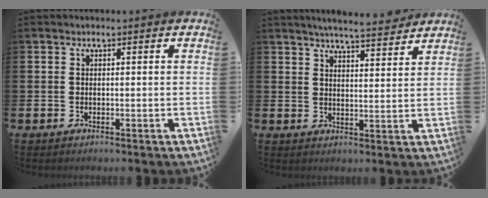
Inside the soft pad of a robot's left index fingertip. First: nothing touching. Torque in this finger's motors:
{"motor_torque": [0.49, -1.65, 0.13, 0.06]}